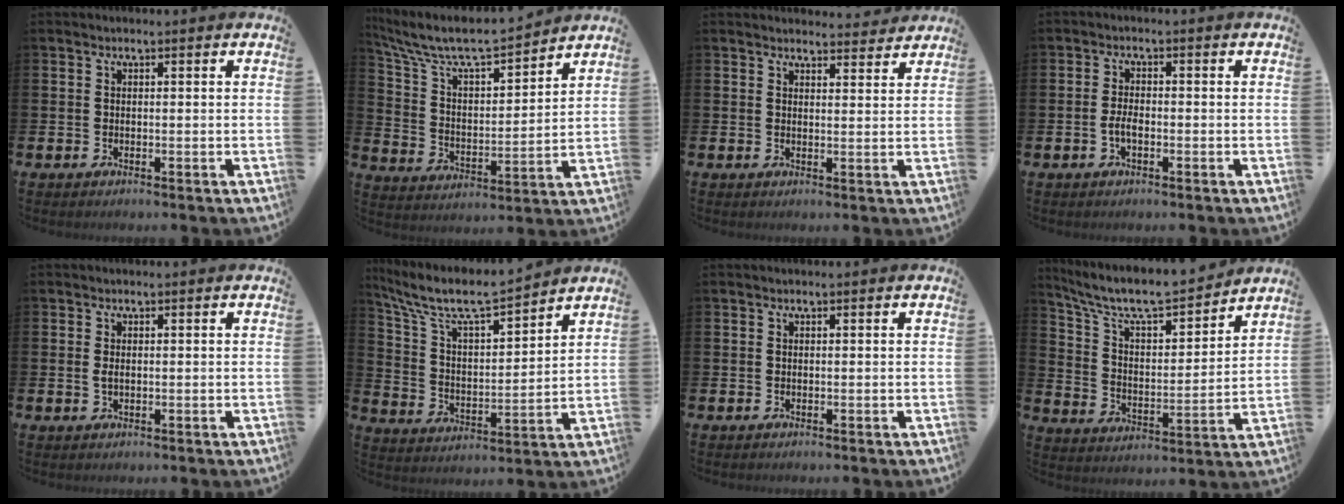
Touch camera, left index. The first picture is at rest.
{"total": 8.6, "force": [7.9, 1.7, 2.8], "torque": [-0.097, -0.055, 0.135]}
{"total": 2.8, "force": [2.8, 0.4, 0.0], "torque": [0.004, -0.019, 0.049]}
{"total": 2.3, "force": [-0.8, 1.0, 1.9], "torque": [-0.035, 0.002, -0.016]}
{"total": 1.0, "force": [0.0, 0.5, 0.9], "torque": [-0.017, 0.004, -0.003]}
{"total": 8.8, "force": [7.8, 1.7, 3.5], "torque": [-0.110, -0.050, 0.134]}
{"total": 0.0}
{"total": 8.0, "force": [7.3, 1.7, 2.8], "torque": [-0.094, -0.052, 0.124]}